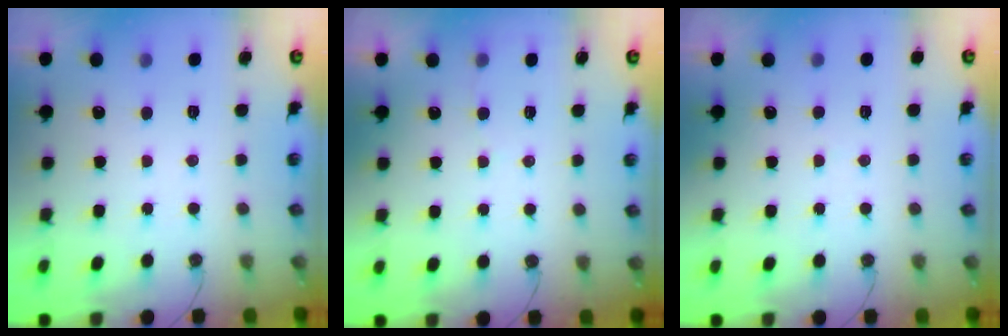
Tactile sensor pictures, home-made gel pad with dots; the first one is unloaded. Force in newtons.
{"total": 2.3, "press": 2.3, "slide": 0.3}
{"total": 3.5, "press": 3.5, "slide": 0.4}